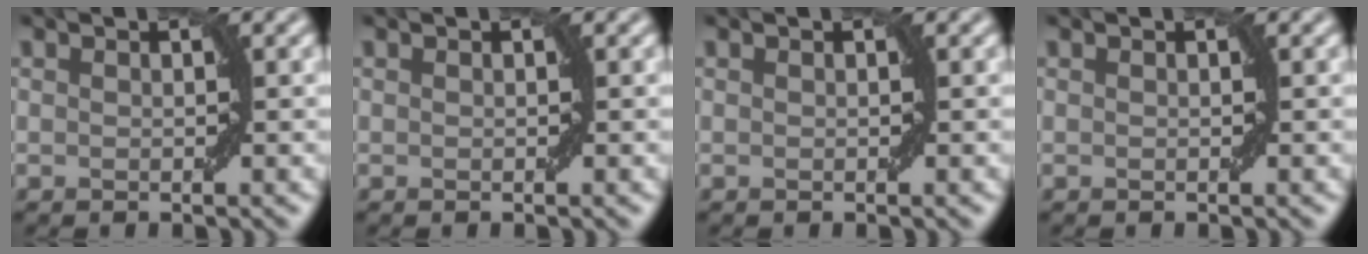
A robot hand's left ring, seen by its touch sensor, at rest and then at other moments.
{"total": 0.0}
{"total": 0.0}
{"total": 0.0}